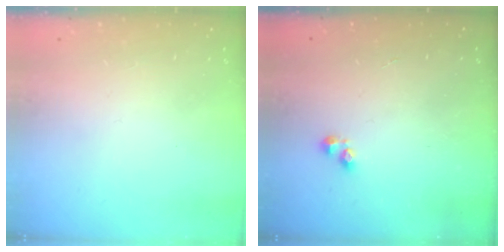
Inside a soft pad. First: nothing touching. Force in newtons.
{"total": 2.3, "press": 2.2, "slide": 0.3}